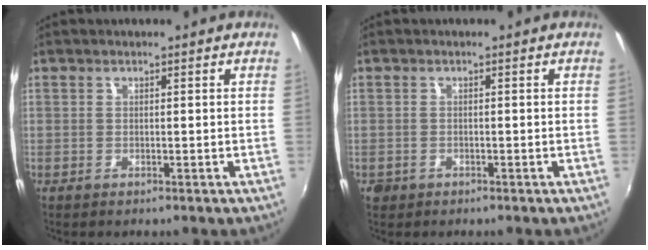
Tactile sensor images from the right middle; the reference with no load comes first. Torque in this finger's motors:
{"motor_torque": [-0.38, 0.07, -0.01, -0.01]}